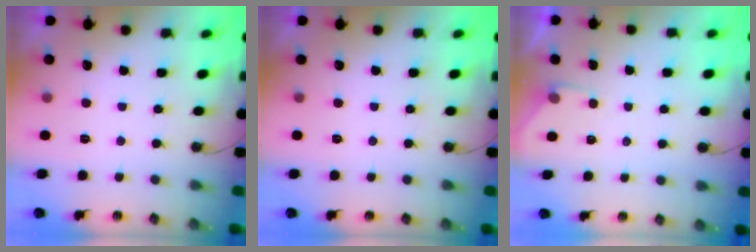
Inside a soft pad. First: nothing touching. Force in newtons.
{"total": 0.0}
{"total": 1.9, "press": 1.9, "slide": 0.3}